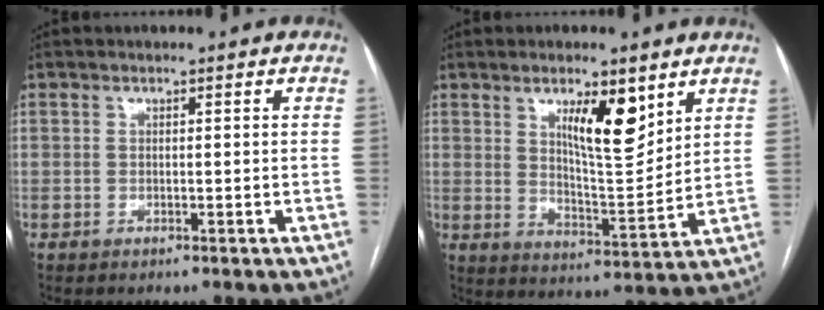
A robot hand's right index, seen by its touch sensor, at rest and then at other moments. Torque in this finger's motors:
{"motor_torque": [0.57, 0.56, 0.26, 0.11]}